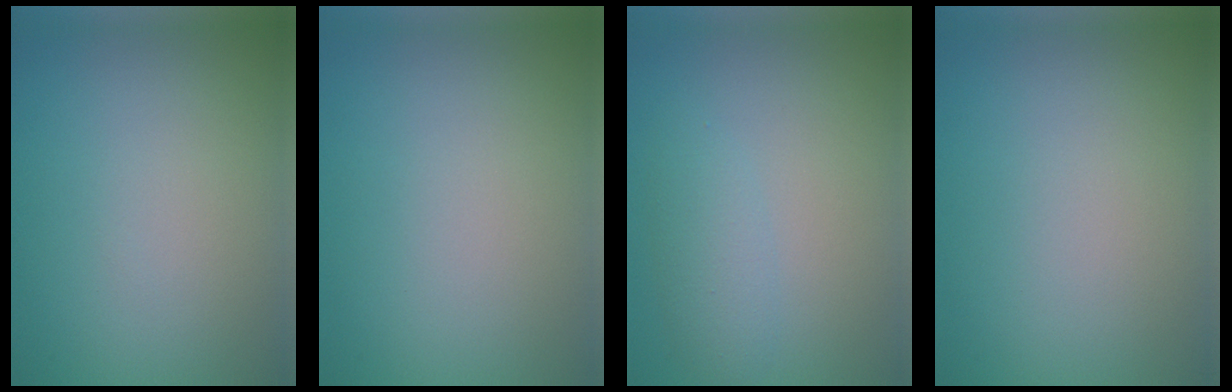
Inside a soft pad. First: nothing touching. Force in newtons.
{"total": 0.0}
{"total": 2.1, "press": 2.1, "slide": 0.1}
{"total": 0.0}